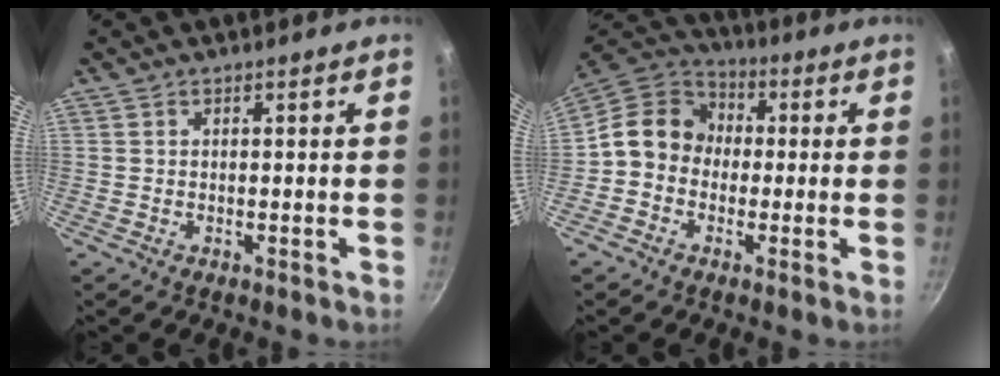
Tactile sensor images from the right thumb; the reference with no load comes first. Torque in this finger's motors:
{"motor_torque": [1.60, 1.74, 0.39, -0.89, 0.22]}